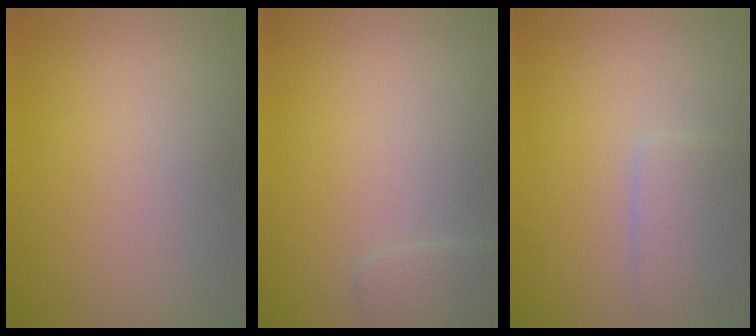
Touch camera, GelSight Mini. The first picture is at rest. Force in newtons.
{"total": 1.4, "press": 1.4, "slide": 0.1}
{"total": 2.8, "press": 2.8, "slide": 0.0}